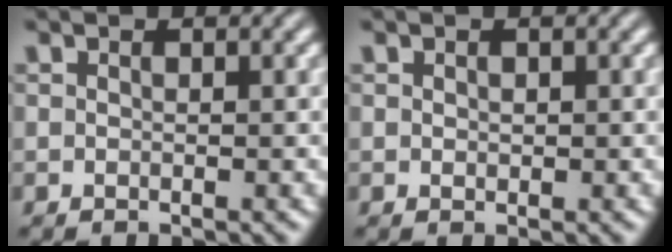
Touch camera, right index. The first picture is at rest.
{"total": 0.0}